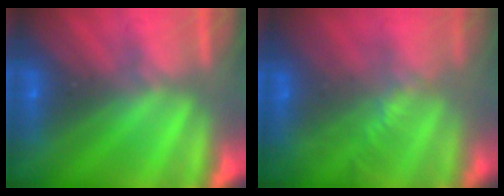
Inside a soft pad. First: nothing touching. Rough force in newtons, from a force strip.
{"total": 7.4}